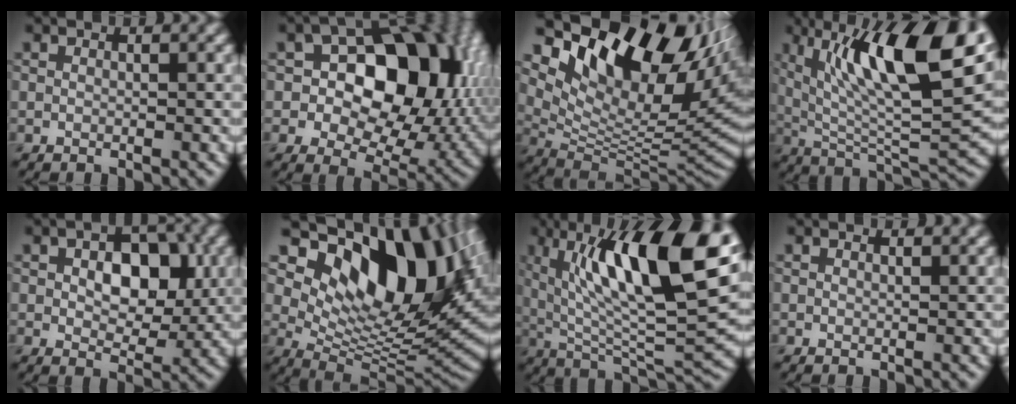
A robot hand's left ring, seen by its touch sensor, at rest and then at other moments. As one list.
[{"total": 13.3, "force": [1.7, 8.6, 10.0], "torque": [-0.108, 0.013, 0.018]}, {"total": 14.5, "force": [7.5, 7.3, 10.0], "torque": [-0.172, 0.016, 0.141]}, {"total": 13.9, "force": [5.7, 4.1, 12.0], "torque": [-0.195, 0.004, 0.097]}, {"total": 6.5, "force": [1.1, 3.9, 5.1], "torque": [-0.075, 0.000, 0.016]}, {"total": 14.3, "force": [6.2, 7.3, 10.6], "torque": [-0.161, -0.001, 0.115]}, {"total": 15.3, "force": [5.6, 4.6, 13.5], "torque": [-0.204, 0.004, 0.087]}, {"total": 0.6, "force": [0.6, 0.1, 0.2], "torque": [-0.004, 0.001, 0.010]}]